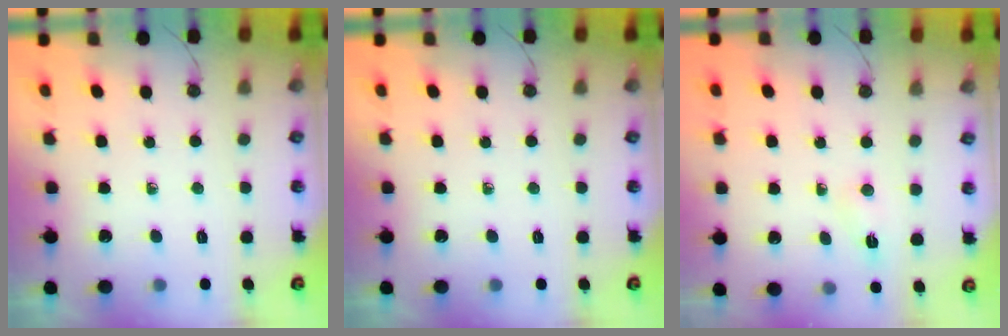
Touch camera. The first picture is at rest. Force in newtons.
{"total": 0.0}
{"total": 2.5, "press": 2.4, "slide": 0.4}